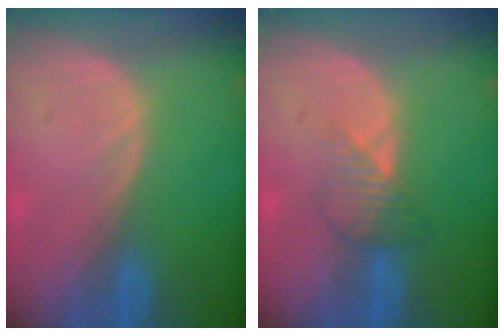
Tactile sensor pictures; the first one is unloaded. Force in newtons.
{"total": 3.3, "press": 3.1, "slide": 1.0}